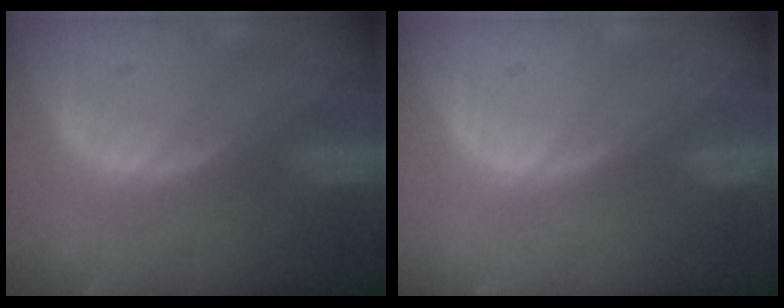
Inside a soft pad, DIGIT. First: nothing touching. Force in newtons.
{"total": 0.0}